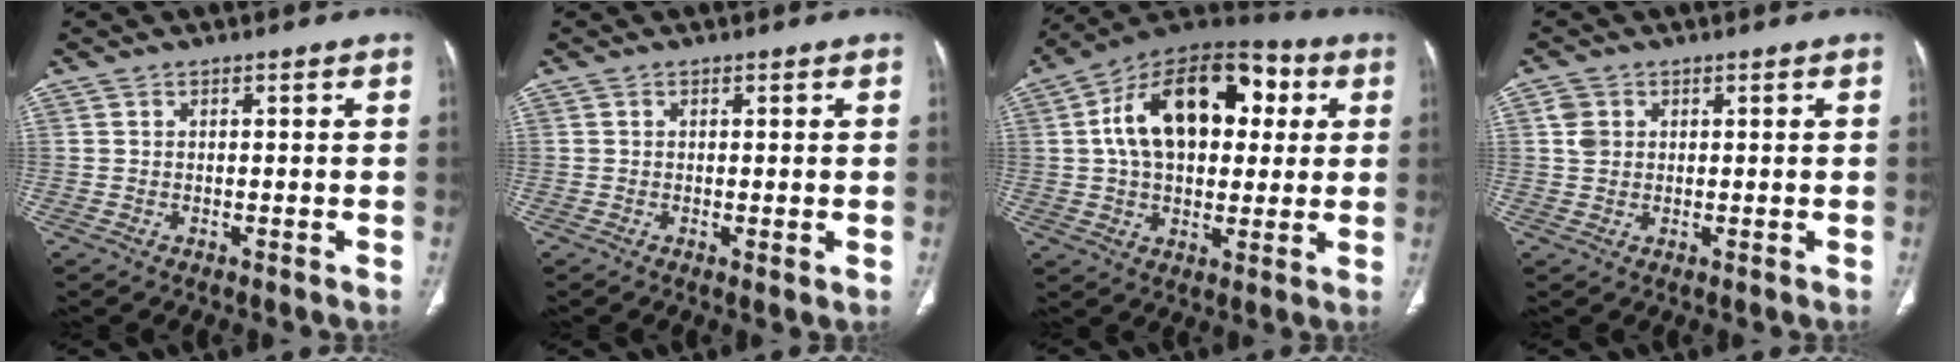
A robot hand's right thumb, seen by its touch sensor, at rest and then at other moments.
{"total": 1.0, "force": [-0.1, 0.2, 1.0], "torque": [-0.020, -0.006, -0.001]}
{"total": 22.2, "force": [4.6, 13.6, 16.9], "torque": [-0.243, 0.020, 0.064]}
{"total": 2.9, "force": [0.7, 2.5, 1.3], "torque": [-0.018, 0.002, 0.016]}